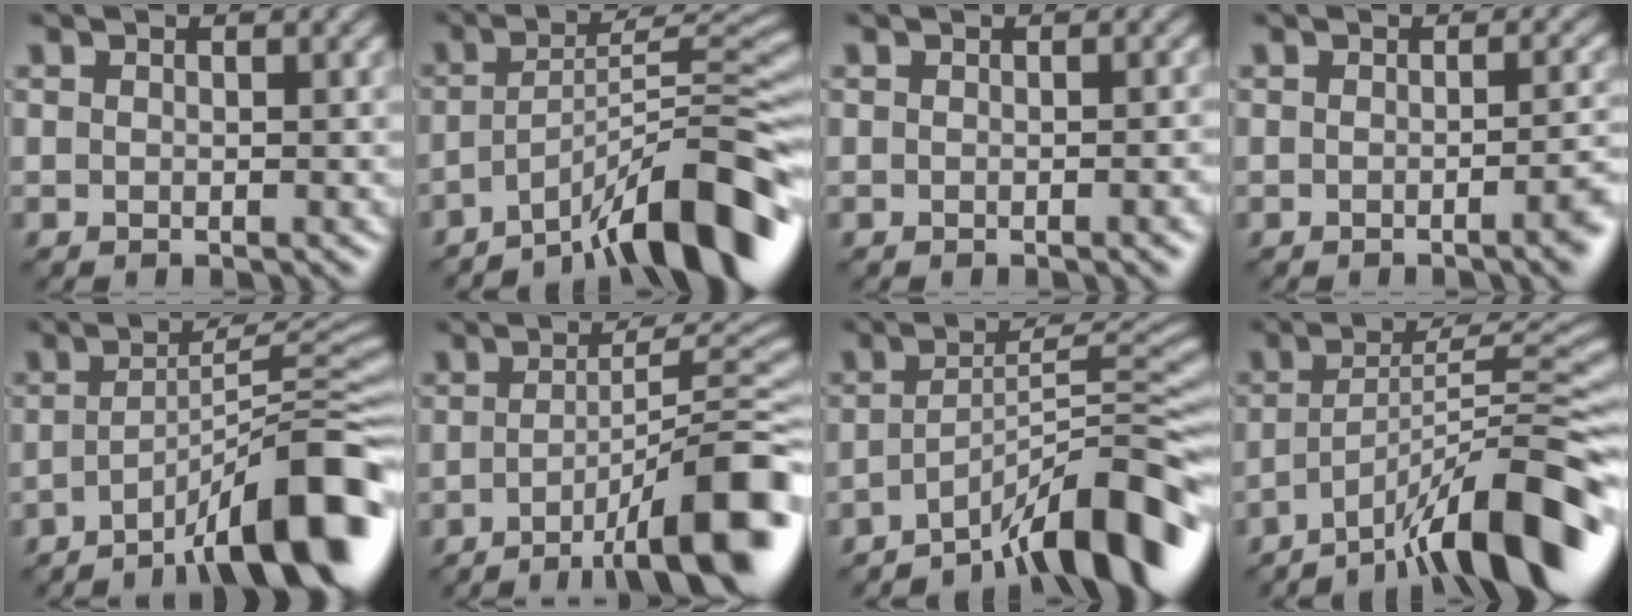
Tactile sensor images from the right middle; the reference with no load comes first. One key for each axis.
{"total": 10.7, "fx": -6.9, "fy": 1.4, "fz": 8.0, "tx": -0.104, "ty": 0.019, "tz": -0.122}
{"total": 2.1, "fx": -0.6, "fy": 0.8, "fz": 1.8, "tx": -0.012, "ty": 0.002, "tz": -0.005}
{"total": 3.5, "fx": -1.5, "fy": 0.8, "fz": 3.1, "tx": -0.035, "ty": -0.004, "tz": -0.022}
{"total": 12.0, "fx": -6.9, "fy": 2.0, "fz": 9.6, "tx": -0.129, "ty": 0.009, "tz": -0.114}
{"total": 11.0, "fx": -5.8, "fy": 1.5, "fz": 9.2, "tx": -0.121, "ty": 0.006, "tz": -0.094}
{"total": 9.4, "fx": -6.3, "fy": 1.1, "fz": 6.8, "tx": -0.090, "ty": 0.014, "tz": -0.112}
{"total": 12.3, "fx": -7.9, "fy": 1.7, "fz": 9.2, "tx": -0.126, "ty": 0.019, "tz": -0.138}